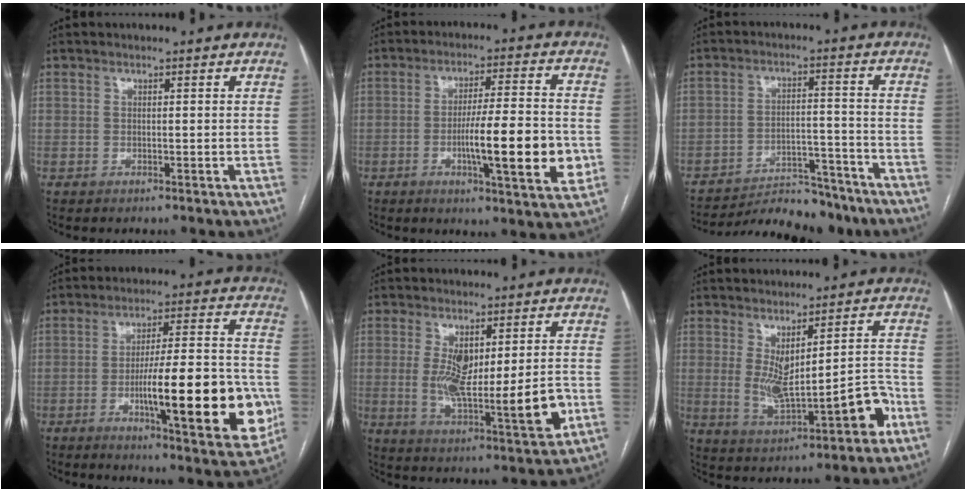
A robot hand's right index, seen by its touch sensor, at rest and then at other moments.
{"total": 13.5, "force": [-3.1, 1.5, 13.0], "torque": [-0.200, -0.003, -0.047]}
{"total": 13.7, "force": [-12.9, 3.0, 3.3], "torque": [-0.046, 0.016, -0.184]}
{"total": 20.8, "force": [-5.2, 3.5, 19.8], "torque": [-0.256, 0.005, -0.066]}
{"total": 14.6, "force": [-1.1, 4.0, 14.0], "torque": [-0.232, -0.007, -0.003]}
{"total": 10.8, "force": [-1.5, 3.3, 10.2], "torque": [-0.154, 0.014, -0.002]}